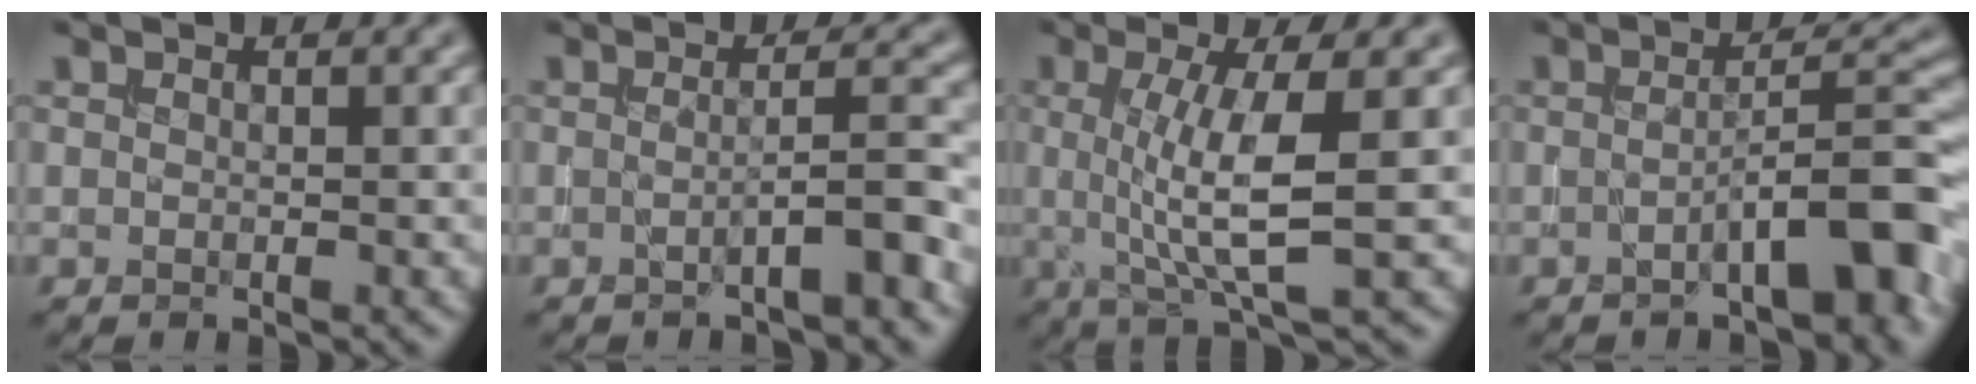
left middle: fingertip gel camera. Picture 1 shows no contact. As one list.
[{"total": 3.2, "force": [-0.8, 0.5, 3.1], "torque": [-0.044, 0.011, -0.019]}, {"total": 6.3, "force": [0.3, 1.4, 6.1], "torque": [-0.110, -0.004, 0.006]}, {"total": 6.1, "force": [-1.8, 1.4, 5.6], "torque": [-0.079, 0.016, -0.032]}]